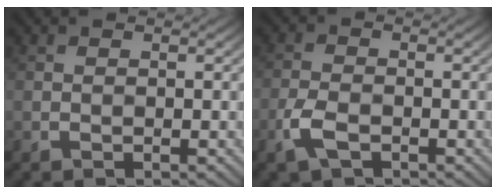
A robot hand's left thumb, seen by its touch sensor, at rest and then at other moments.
{"total": 3.8, "force": [-2.0, 1.8, 2.7], "torque": [-0.067, -0.004, -0.046]}